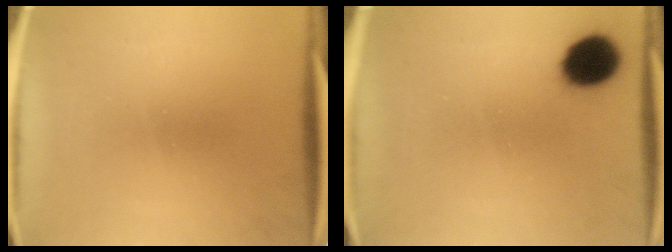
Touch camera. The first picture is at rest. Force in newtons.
{"total": 10.3}